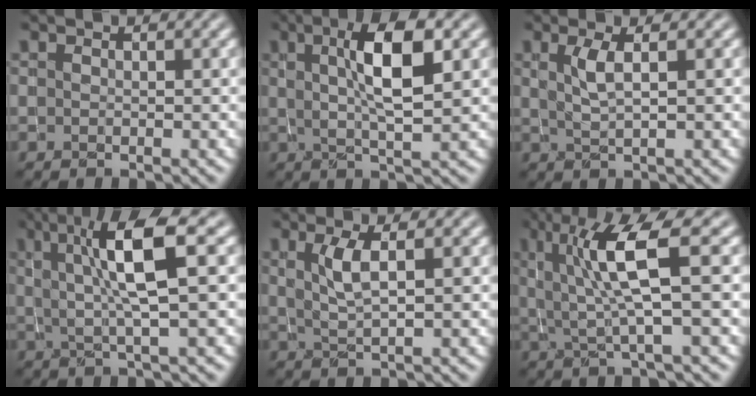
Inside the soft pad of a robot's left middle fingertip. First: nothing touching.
{"total": 6.0, "force": [1.5, 1.5, 5.6], "torque": [-0.090, 0.004, 0.024]}
{"total": 2.0, "force": [0.4, 0.5, 1.9], "torque": [-0.037, -0.002, 0.011]}
{"total": 6.5, "force": [1.6, 1.0, 6.2], "torque": [-0.109, 0.005, 0.028]}
{"total": 2.5, "force": [0.6, 0.5, 2.3], "torque": [-0.050, -0.002, 0.016]}
{"total": 6.0, "force": [1.1, 0.8, 5.9], "torque": [-0.124, -0.002, 0.023]}